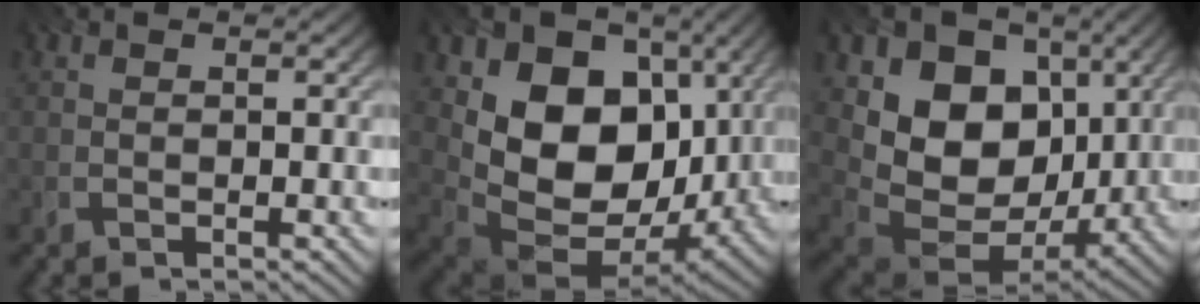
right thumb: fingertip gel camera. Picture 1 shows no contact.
{"total": 16.6, "force": [1.9, 11.9, 11.4], "torque": [-0.227, -0.033, 0.055]}
{"total": 15.3, "force": [2.0, 11.5, 9.9], "torque": [-0.201, -0.011, 0.051]}